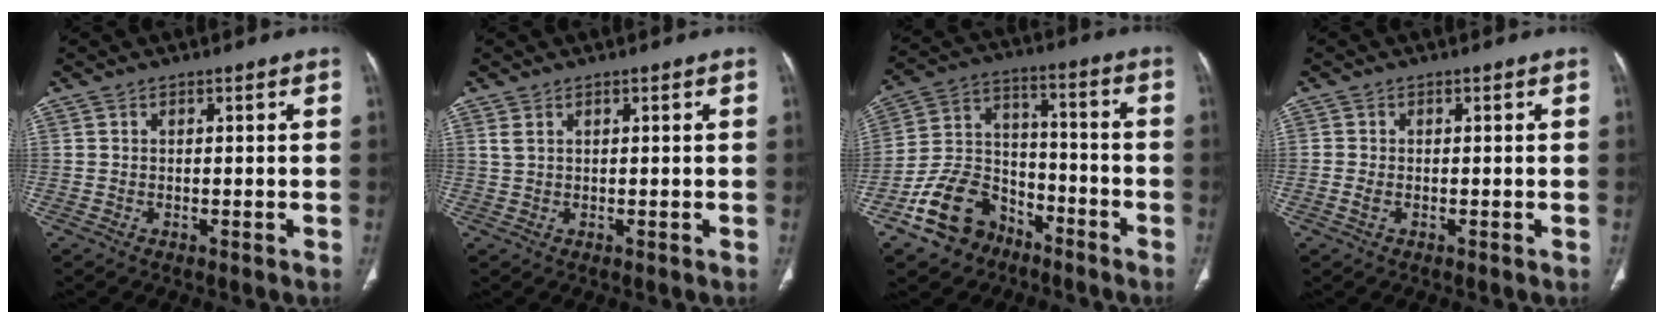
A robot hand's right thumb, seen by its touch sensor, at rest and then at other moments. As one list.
[{"total": 1.3, "force": [0.8, 0.6, 0.8], "torque": [-0.017, 0.010, 0.025]}, {"total": 13.8, "force": [-8.4, 9.6, 5.2], "torque": [-0.063, 0.078, -0.148]}, {"total": 1.3, "force": [-0.3, 0.9, 0.9], "torque": [-0.024, 0.001, -0.006]}]